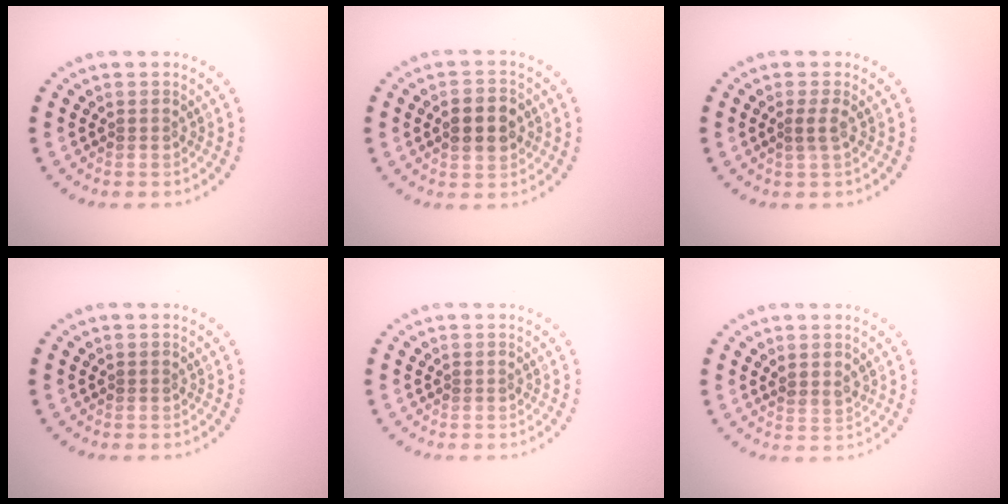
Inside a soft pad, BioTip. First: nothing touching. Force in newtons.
{"total": 3.7, "press": 3.7, "slide": 0.3}
{"total": 1.2, "press": 0.9, "slide": 0.8}
{"total": 0.0}
{"total": 0.0}
{"total": 1.5, "press": 1.3, "slide": 0.7}